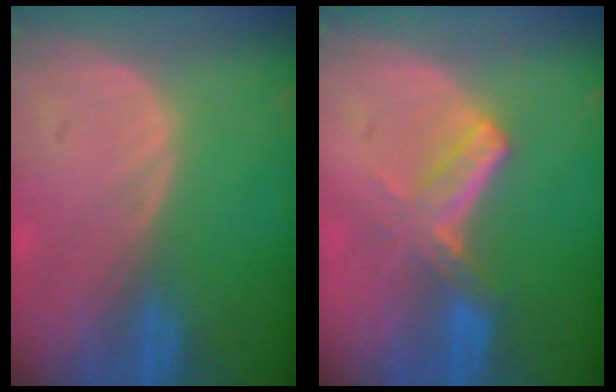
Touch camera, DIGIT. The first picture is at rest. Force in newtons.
{"total": 5.8, "press": 5.2, "slide": 2.5}